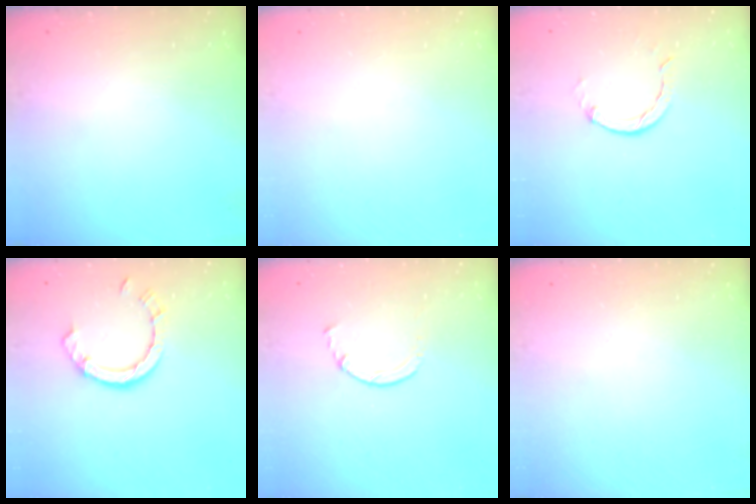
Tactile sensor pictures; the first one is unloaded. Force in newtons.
{"total": 0.0}
{"total": 1.3, "press": 1.2, "slide": 0.3}
{"total": 6.9, "press": 6.8, "slide": 0.8}
{"total": 2.0, "press": 1.9, "slide": 0.3}
{"total": 0.0}